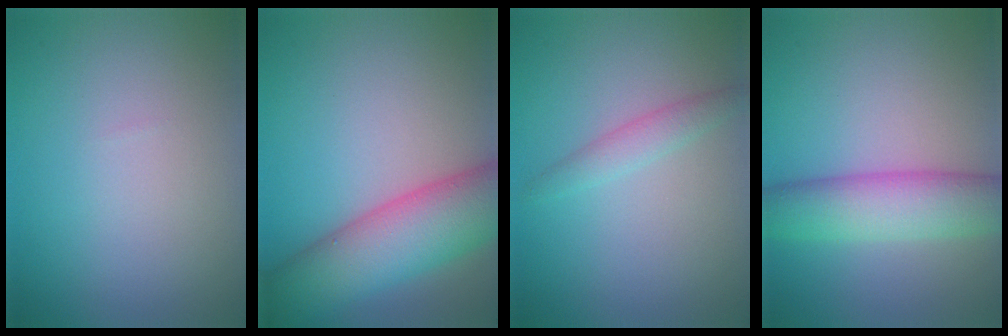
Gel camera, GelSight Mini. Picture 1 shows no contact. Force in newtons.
{"total": 9.1, "press": 9.1, "slide": 0.3}
{"total": 1.6, "press": 1.6, "slide": 0.1}
{"total": 6.2, "press": 6.2, "slide": 0.2}